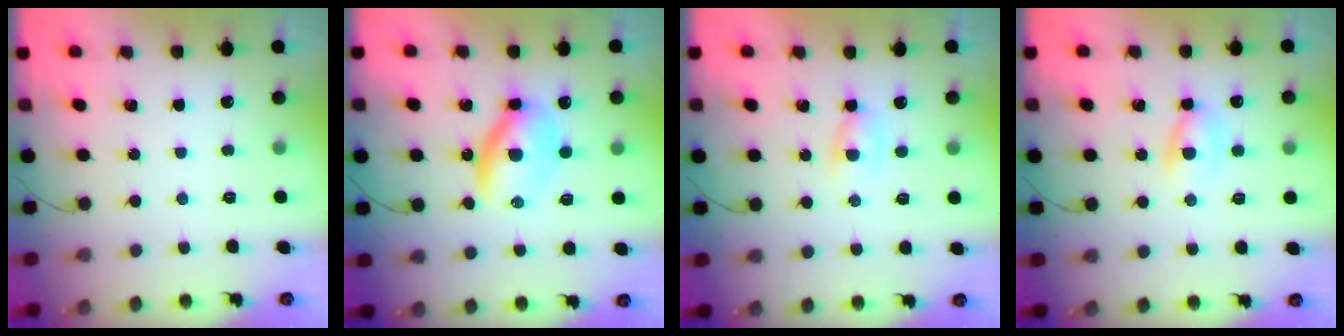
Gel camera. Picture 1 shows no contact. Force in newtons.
{"total": 6.6, "press": 6.6, "slide": 0.2}
{"total": 2.3, "press": 2.1, "slide": 0.9}
{"total": 4.1, "press": 3.9, "slide": 1.3}